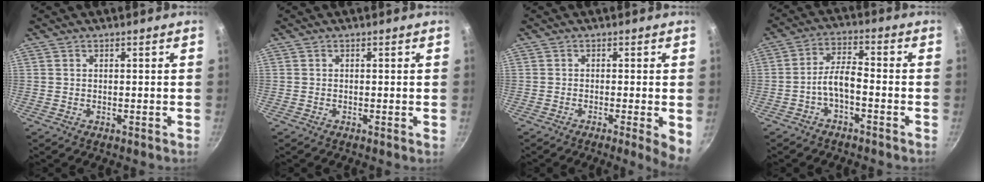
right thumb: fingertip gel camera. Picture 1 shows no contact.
{"total": 0.0}
{"total": 4.6, "force": [-1.2, 0.6, 4.4], "torque": [-0.052, 0.000, -0.017]}
{"total": 6.7, "force": [-2.9, 2.7, 5.4], "torque": [-0.105, 0.042, -0.060]}